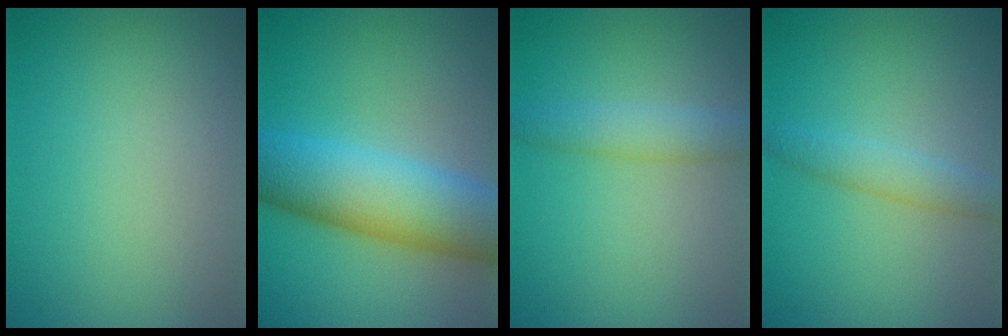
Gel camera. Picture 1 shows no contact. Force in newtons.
{"total": 9.8, "press": 9.8, "slide": 0.2}
{"total": 2.5, "press": 2.5, "slide": 0.1}
{"total": 2.2, "press": 2.2, "slide": 0.0}